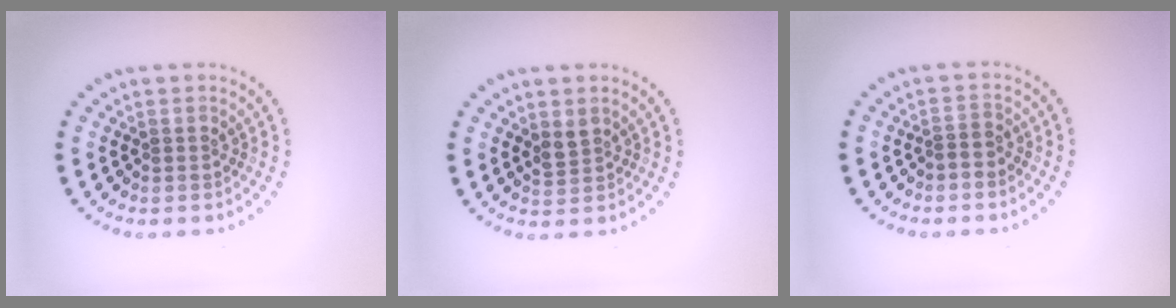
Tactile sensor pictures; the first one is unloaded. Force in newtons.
{"total": 1.4, "press": 1.1, "slide": 0.8}
{"total": 0.8, "press": 0.6, "slide": 0.5}